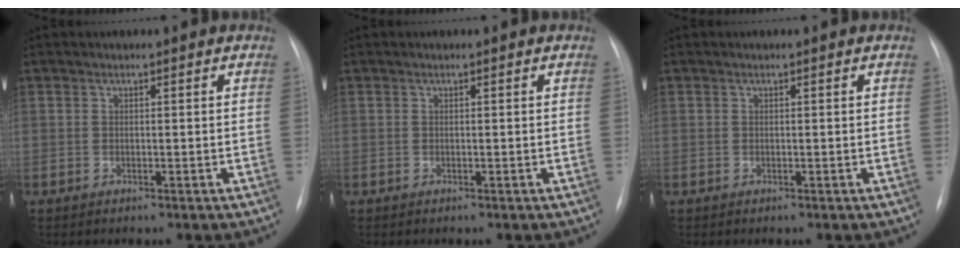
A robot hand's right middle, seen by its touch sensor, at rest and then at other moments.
{"total": 0.0}
{"total": 0.0}